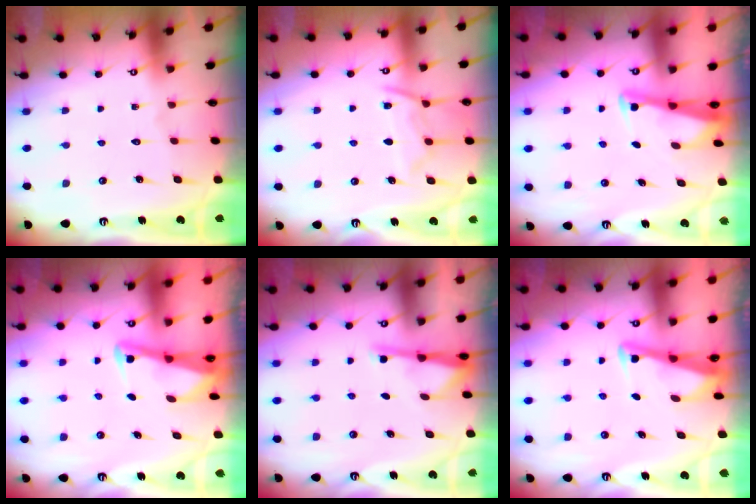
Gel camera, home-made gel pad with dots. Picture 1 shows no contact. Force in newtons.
{"total": 10.3, "press": 10.3, "slide": 1.0}
{"total": 2.9, "press": 2.9, "slide": 0.3}
{"total": 3.0, "press": 3.0, "slide": 0.4}
{"total": 2.8, "press": 2.8, "slide": 0.5}
{"total": 3.3, "press": 3.3, "slide": 0.3}